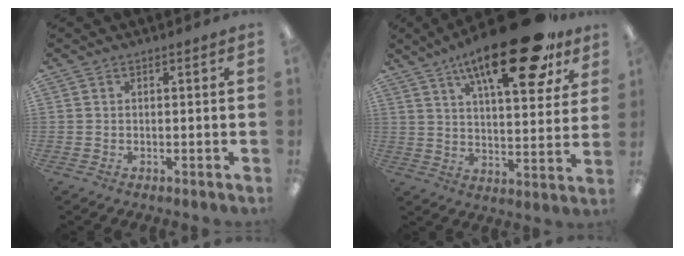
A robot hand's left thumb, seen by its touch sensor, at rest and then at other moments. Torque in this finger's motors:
{"motor_torque": [0.43, 0.69, 1.63, -1.14, 0.49]}